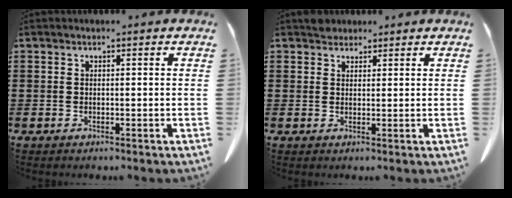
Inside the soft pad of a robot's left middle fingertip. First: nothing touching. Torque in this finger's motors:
{"motor_torque": [0.02, 0.06, 0.01, 0.01]}